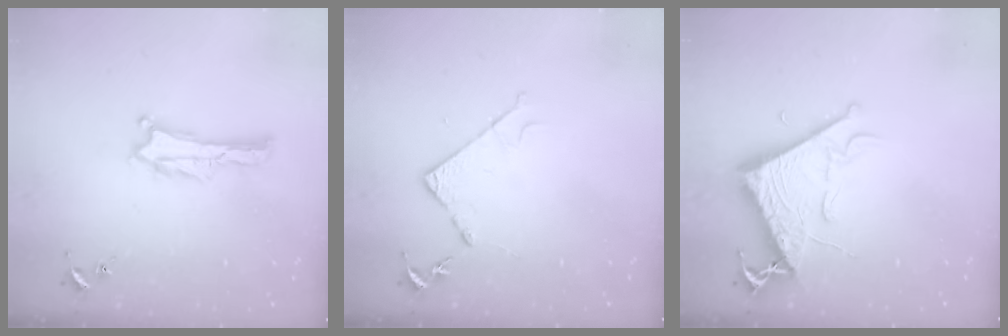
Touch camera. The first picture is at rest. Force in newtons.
{"total": 4.2, "press": 4.2, "slide": 0.5}
{"total": 7.9, "press": 7.9, "slide": 0.9}